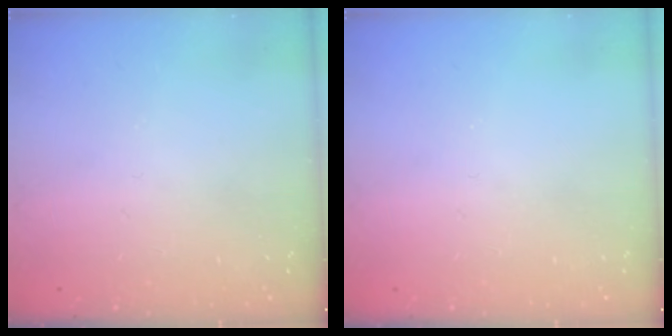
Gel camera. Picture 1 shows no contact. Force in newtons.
{"total": 0.0}